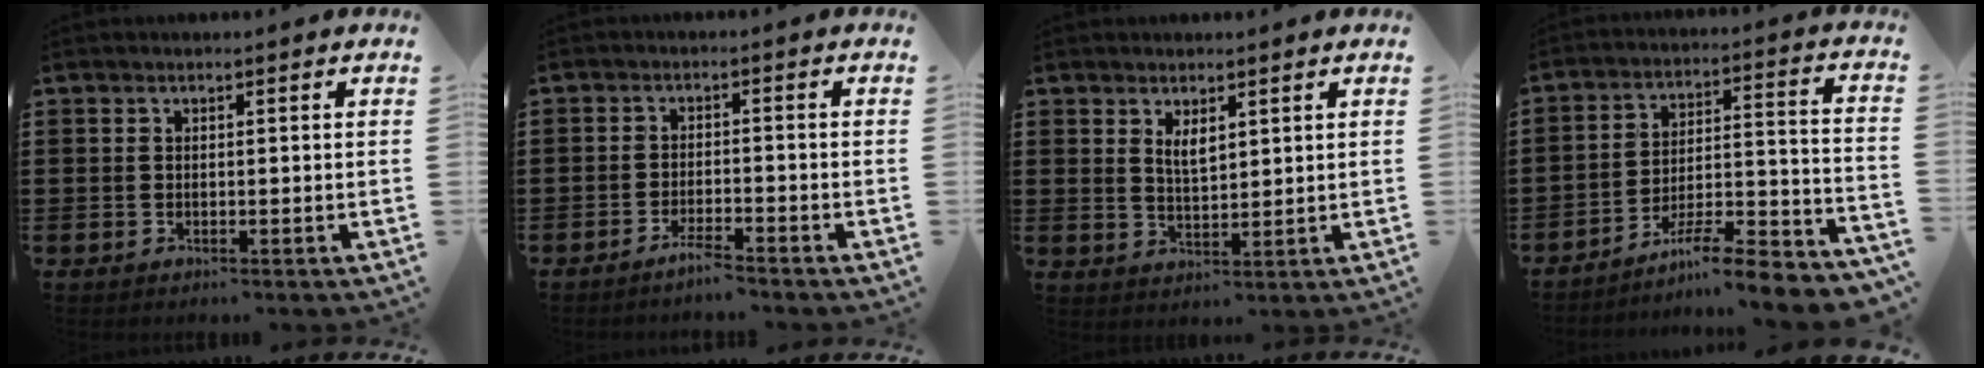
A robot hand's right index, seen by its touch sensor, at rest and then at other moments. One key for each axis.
{"total": 2.6, "fx": -2.3, "fy": 0.0, "fz": 1.0, "tx": -0.018, "ty": 0.002, "tz": -0.045}
{"total": 2.7, "fx": 1.6, "fy": 1.0, "fz": 2.0, "tx": -0.042, "ty": 0.002, "tz": 0.028}
{"total": 8.4, "fx": -7.4, "fy": 0.2, "fz": 4.0, "tx": -0.054, "ty": 0.003, "tz": -0.145}